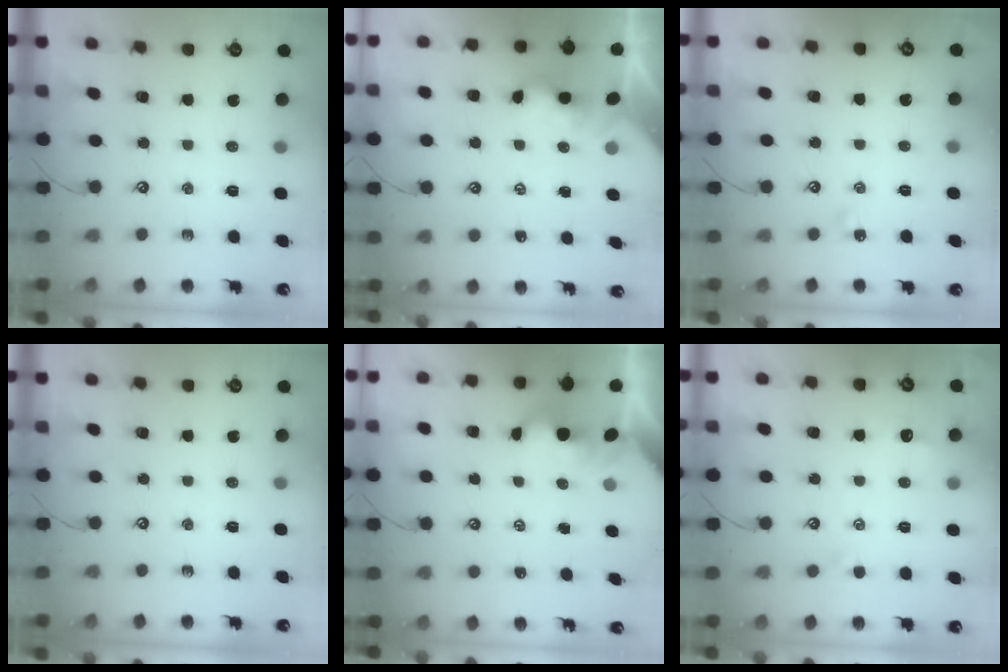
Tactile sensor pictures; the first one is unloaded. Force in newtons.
{"total": 2.3, "press": 2.3, "slide": 0.2}
{"total": 3.6, "press": 3.6, "slide": 0.6}
{"total": 0.0}
{"total": 1.6, "press": 1.6, "slide": 0.2}
{"total": 1.1, "press": 0.9, "slide": 0.7}